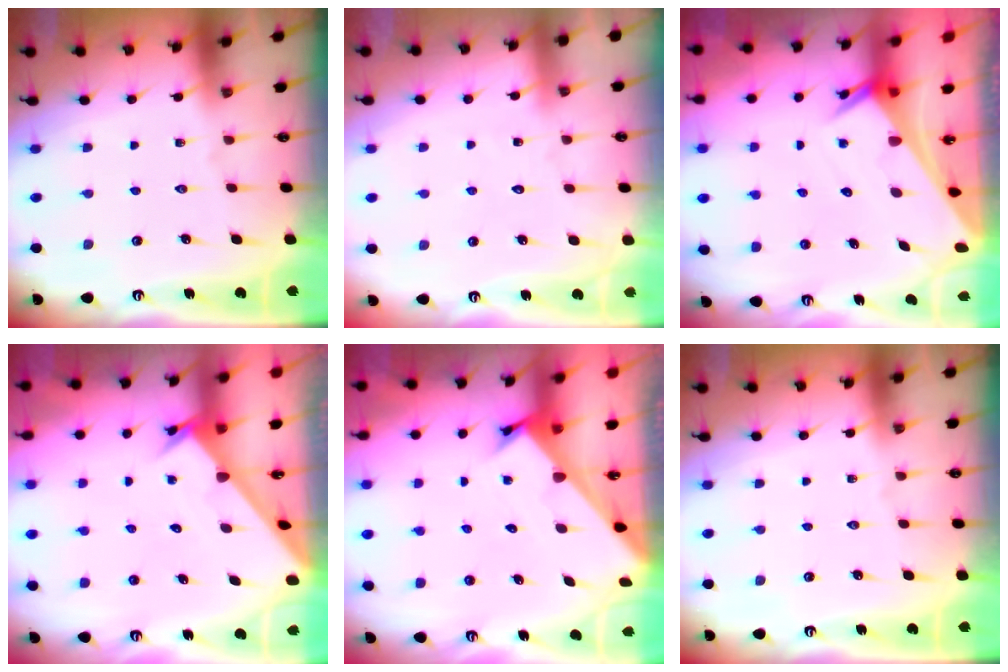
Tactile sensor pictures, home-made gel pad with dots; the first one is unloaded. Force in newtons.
{"total": 3.9, "press": 3.9, "slide": 0.3}
{"total": 2.9, "press": 2.9, "slide": 0.3}
{"total": 2.4, "press": 2.4, "slide": 0.2}
{"total": 2.5, "press": 2.5, "slide": 0.3}
{"total": 0.0}